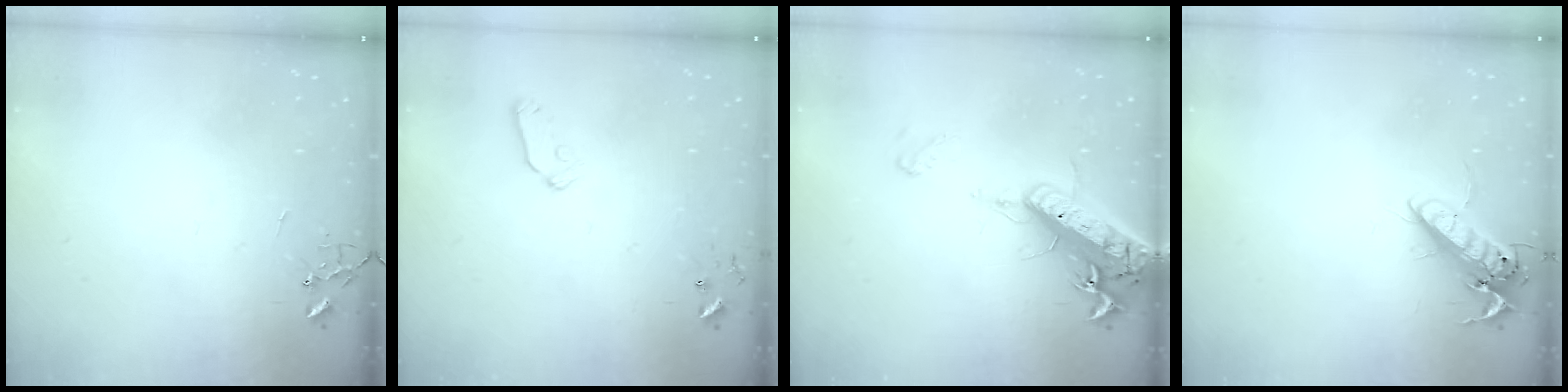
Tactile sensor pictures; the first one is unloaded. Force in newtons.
{"total": 6.8, "press": 6.7, "slide": 0.8}
{"total": 18.9, "press": 18.5, "slide": 3.7}
{"total": 13.8, "press": 13.6, "slide": 2.3}